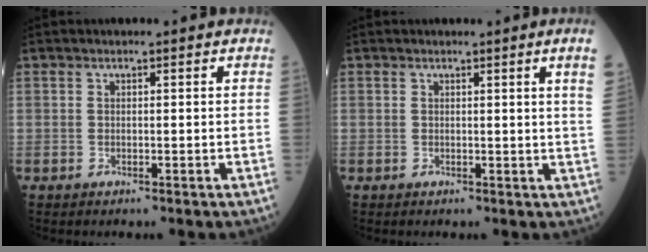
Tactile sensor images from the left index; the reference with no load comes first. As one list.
[{"total": 3.2, "force": [2.0, -1.1, 2.2], "torque": [-0.030, -0.020, 0.014]}]